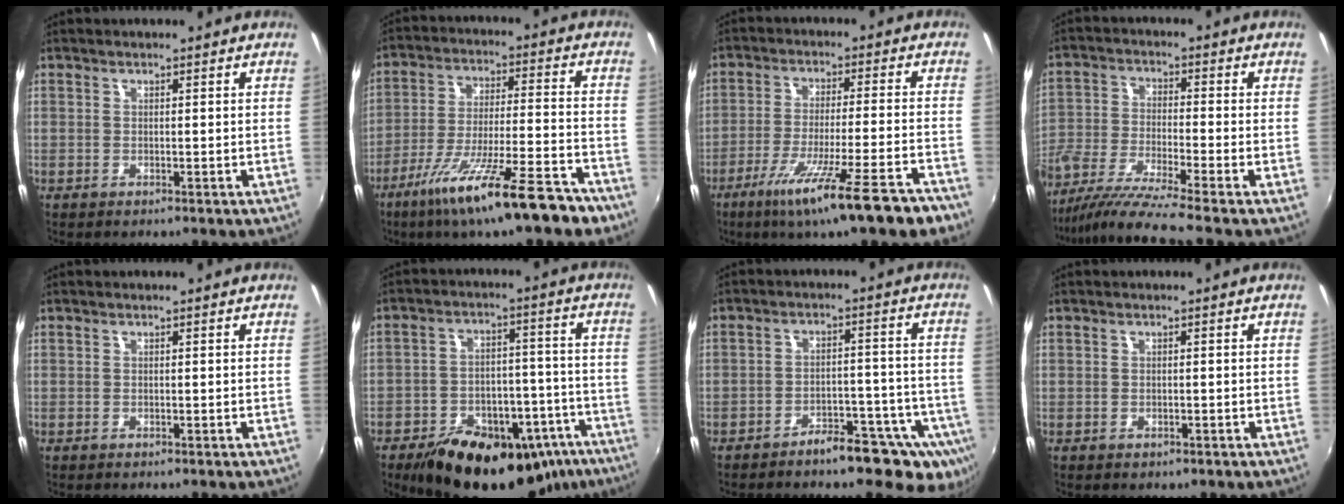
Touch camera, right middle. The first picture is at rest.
{"total": 18.6, "force": [-13.1, 2.2, 13.0], "torque": [-0.234, -0.049, -0.205]}
{"total": 16.2, "force": [-10.9, 0.3, 12.0], "torque": [-0.212, -0.057, -0.170]}
{"total": 12.5, "force": [-10.0, -1.0, 7.4], "torque": [-0.144, -0.042, -0.186]}
{"total": 0.0}
{"total": 25.1, "force": [-17.3, 12.7, 13.0], "torque": [-0.219, 0.019, -0.215]}
{"total": 12.7, "force": [-8.8, 5.6, 7.2], "torque": [-0.095, 0.007, -0.102]}
{"total": 0.7, "force": [-0.3, 0.6, 0.1], "torque": [-0.001, -0.004, -0.005]}